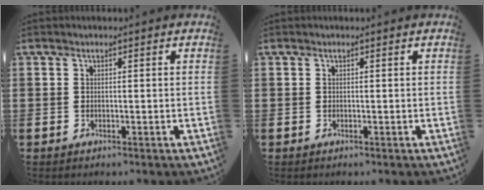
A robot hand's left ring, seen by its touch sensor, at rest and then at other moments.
{"total": 0.0}